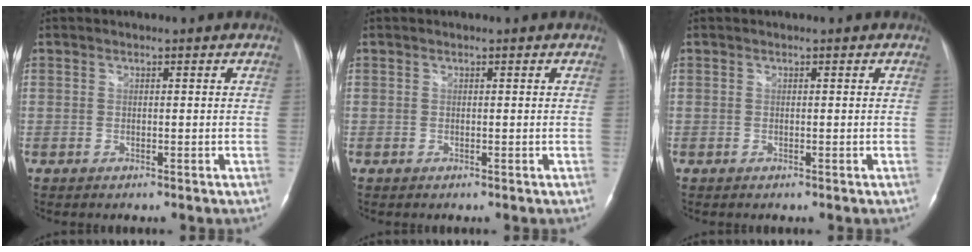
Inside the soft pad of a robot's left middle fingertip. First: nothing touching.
{"total": 0.0}
{"total": 0.0}